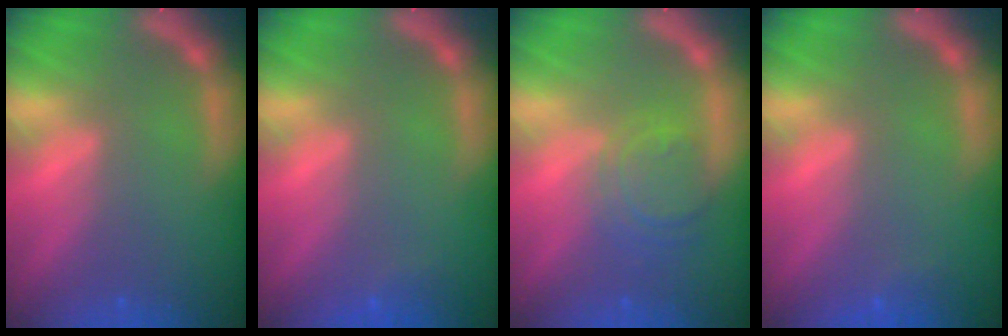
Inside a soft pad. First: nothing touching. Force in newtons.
{"total": 0.9}
{"total": 4.5}
{"total": 0.9}